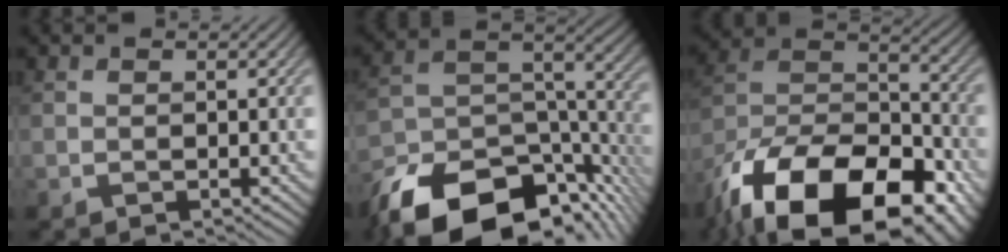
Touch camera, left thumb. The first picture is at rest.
{"total": 17.8, "force": [-12.4, 8.1, 9.9], "torque": [-0.217, -0.044, -0.193]}
{"total": 22.1, "force": [-15.2, 10.9, 11.8], "torque": [-0.216, -0.051, -0.227]}